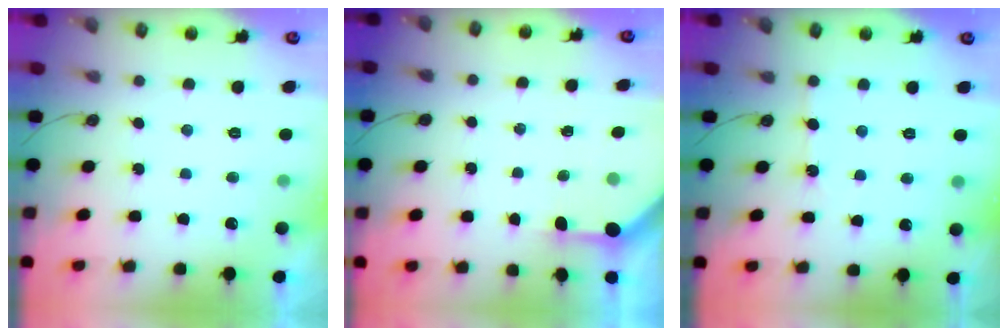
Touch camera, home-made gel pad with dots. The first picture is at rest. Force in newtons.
{"total": 2.9, "press": 2.9, "slide": 0.3}
{"total": 2.7, "press": 2.7, "slide": 0.5}